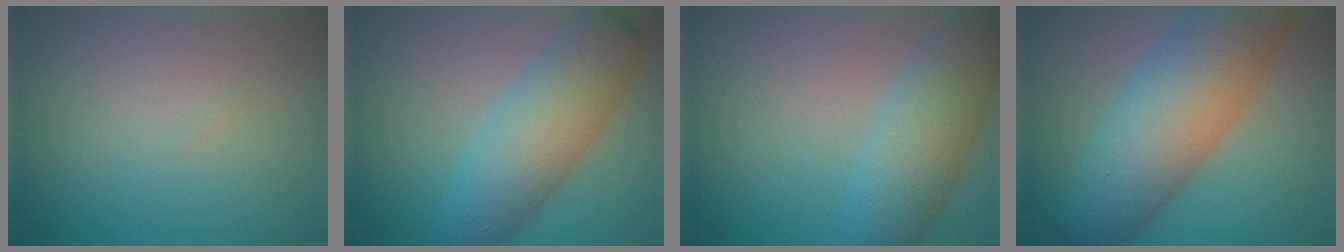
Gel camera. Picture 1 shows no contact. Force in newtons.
{"total": 7.6, "press": 7.6, "slide": 0.2}
{"total": 6.9, "press": 6.9, "slide": 0.3}
{"total": 11.3, "press": 11.2, "slide": 0.4}